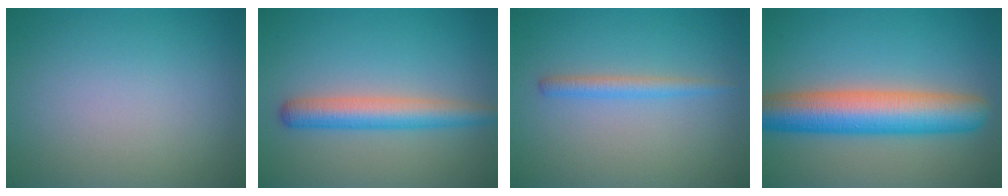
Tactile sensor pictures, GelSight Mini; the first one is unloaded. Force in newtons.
{"total": 4.1, "press": 4.0, "slide": 0.2}
{"total": 1.7, "press": 1.7, "slide": 0.2}
{"total": 8.6, "press": 8.6, "slide": 0.3}